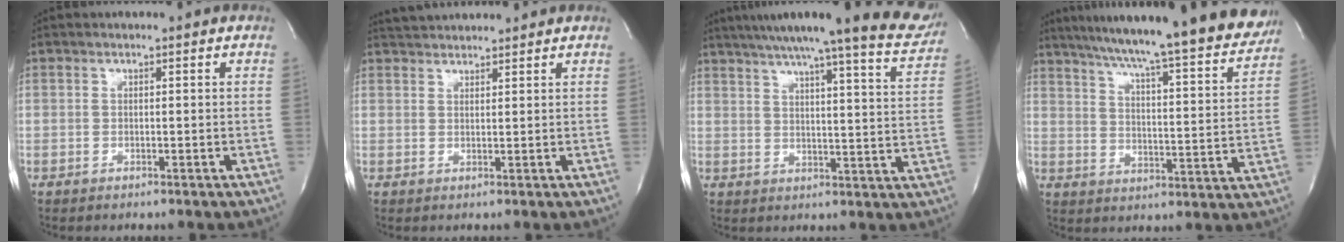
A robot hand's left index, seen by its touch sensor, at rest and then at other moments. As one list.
[{"total": 4.3, "force": [4.2, 0.6, 0.8], "torque": [-0.017, 0.028, 0.071]}, {"total": 20.0, "force": [17.3, 0.9, 10.0], "torque": [-0.136, -0.042, 0.208]}, {"total": 23.8, "force": [21.2, 1.1, 10.8], "torque": [-0.166, -0.050, 0.273]}]